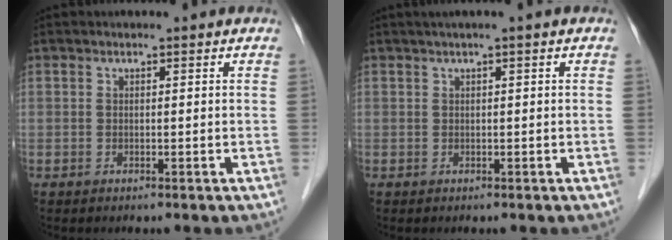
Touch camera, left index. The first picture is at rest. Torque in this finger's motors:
{"motor_torque": [0.17, -0.23, -0.25, -0.18]}